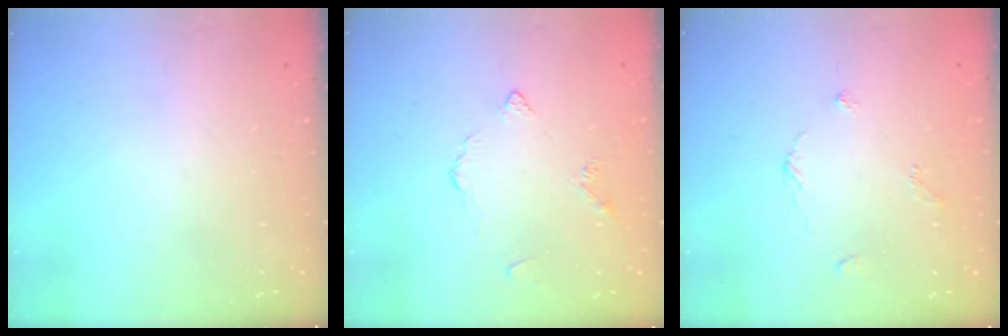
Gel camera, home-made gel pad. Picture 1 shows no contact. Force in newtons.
{"total": 3.5, "press": 3.4, "slide": 0.7}
{"total": 2.9, "press": 2.9, "slide": 0.4}